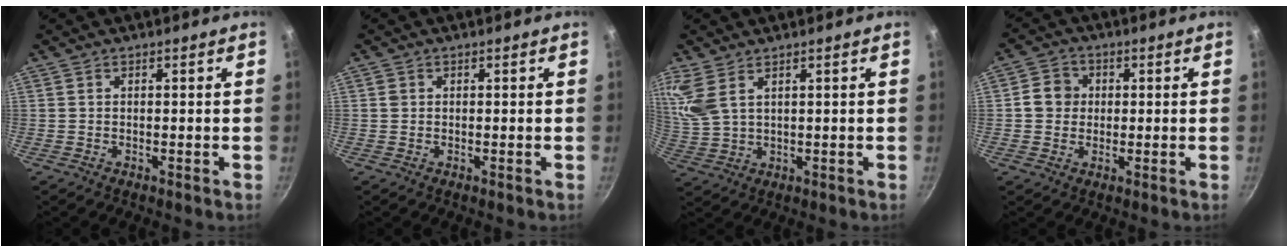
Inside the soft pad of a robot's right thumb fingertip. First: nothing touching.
{"total": 1.0, "force": [0.2, 0.9, 0.3], "torque": [-0.004, 0.004, 0.003]}
{"total": 7.3, "force": [4.2, 3.5, 4.7], "torque": [-0.101, -0.015, 0.096]}
{"total": 5.2, "force": [0.4, 4.8, 2.0], "torque": [-0.007, 0.007, -0.004]}